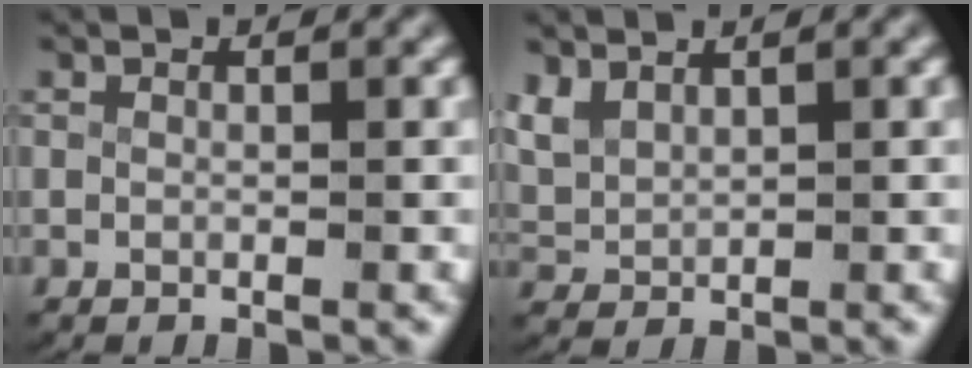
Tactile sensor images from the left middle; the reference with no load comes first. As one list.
[{"total": 2.8, "force": [1.3, 2.1, 1.3], "torque": [-0.050, -0.009, 0.038]}]